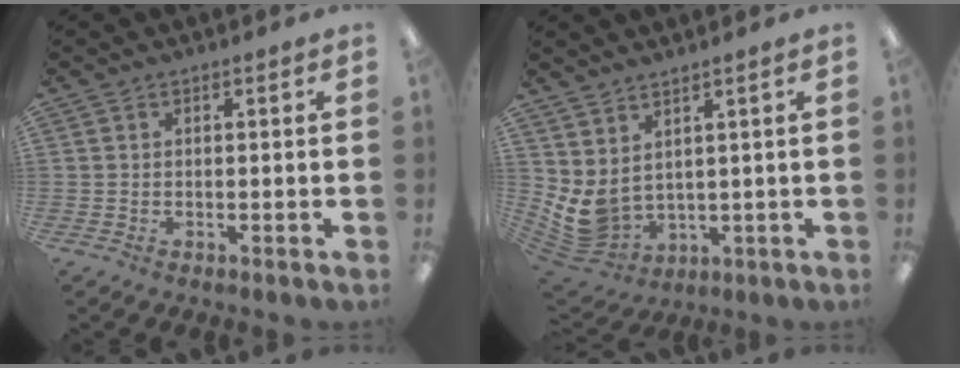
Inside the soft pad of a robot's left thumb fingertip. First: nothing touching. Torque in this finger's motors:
{"motor_torque": [1.14, 1.13, 0.73, -0.86, 0.08]}